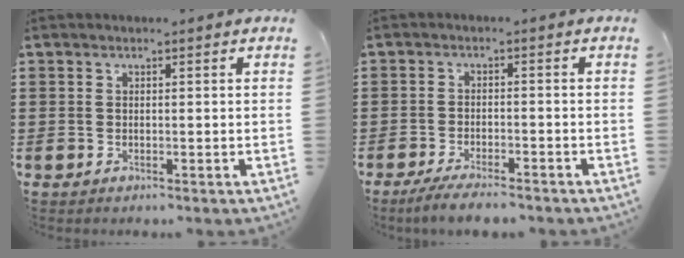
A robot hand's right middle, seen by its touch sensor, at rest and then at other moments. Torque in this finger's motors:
{"motor_torque": [2.14, 0.00, 0.21, 0.09]}